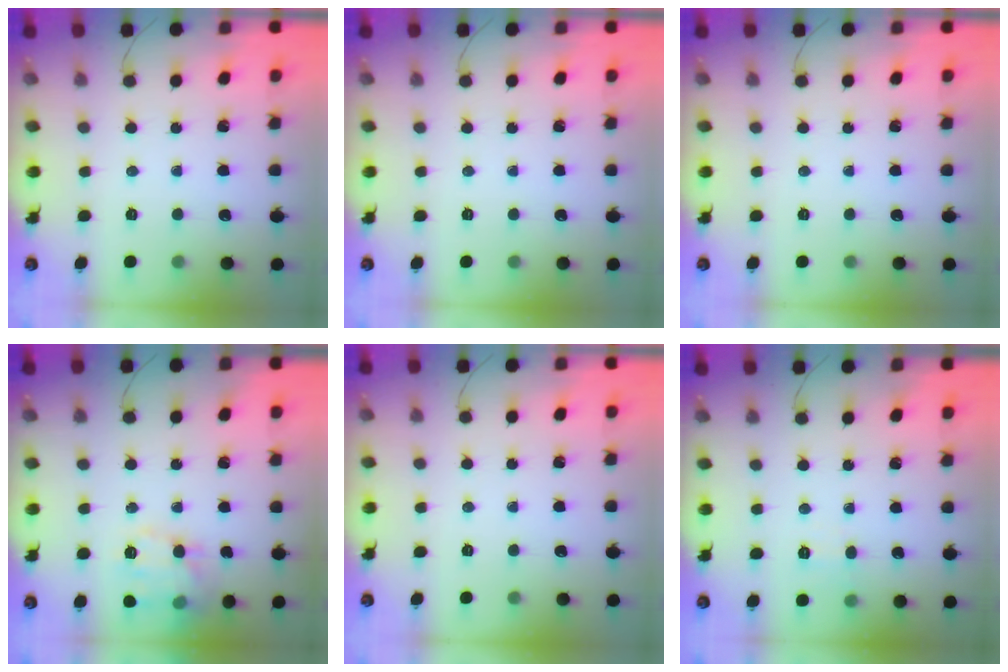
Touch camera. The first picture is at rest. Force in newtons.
{"total": 0.0}
{"total": 0.0}
{"total": 13.7, "press": 13.6, "slide": 0.7}
{"total": 0.0}
{"total": 5.0, "press": 4.8, "slide": 1.4}